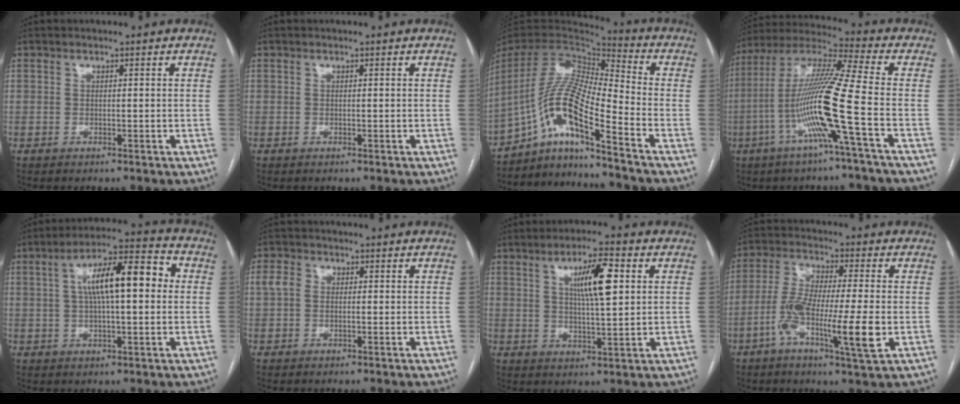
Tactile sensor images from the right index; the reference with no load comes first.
{"total": 0.0}
{"total": 13.7, "force": [-8.7, 0.2, 10.6], "torque": [-0.217, 0.008, -0.161]}
{"total": 15.2, "force": [-4.9, -1.8, 14.3], "torque": [-0.285, -0.003, -0.103]}
{"total": 12.7, "force": [2.0, 3.1, 12.1], "torque": [-0.205, 0.040, 0.027]}
{"total": 2.9, "force": [0.1, 2.2, 1.9], "torque": [-0.055, 0.015, -0.001]}
{"total": 8.6, "force": [2.7, 1.4, 8.0], "torque": [-0.139, 0.007, 0.046]}
{"total": 12.3, "force": [-3.6, 0.7, 11.7], "torque": [-0.226, -0.009, -0.070]}